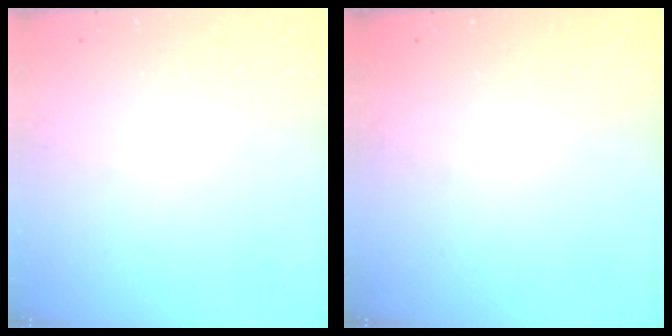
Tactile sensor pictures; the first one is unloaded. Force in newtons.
{"total": 0.0}